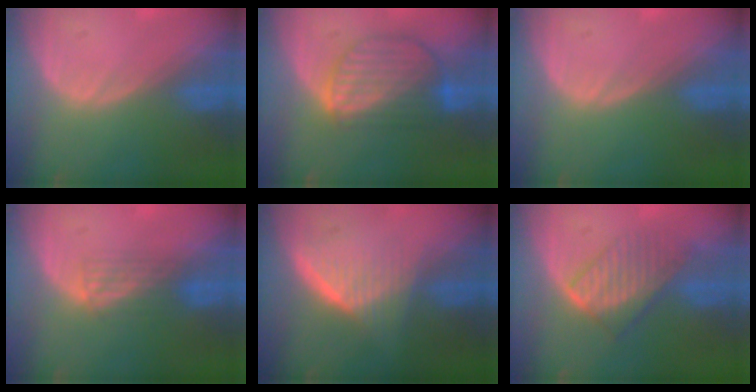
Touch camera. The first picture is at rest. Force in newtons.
{"total": 8.8, "press": 7.7, "slide": 4.2}
{"total": 0.0}
{"total": 2.9, "press": 2.6, "slide": 1.2}
{"total": 6.0, "press": 5.7, "slide": 2.1}
{"total": 6.7, "press": 6.3, "slide": 2.3}